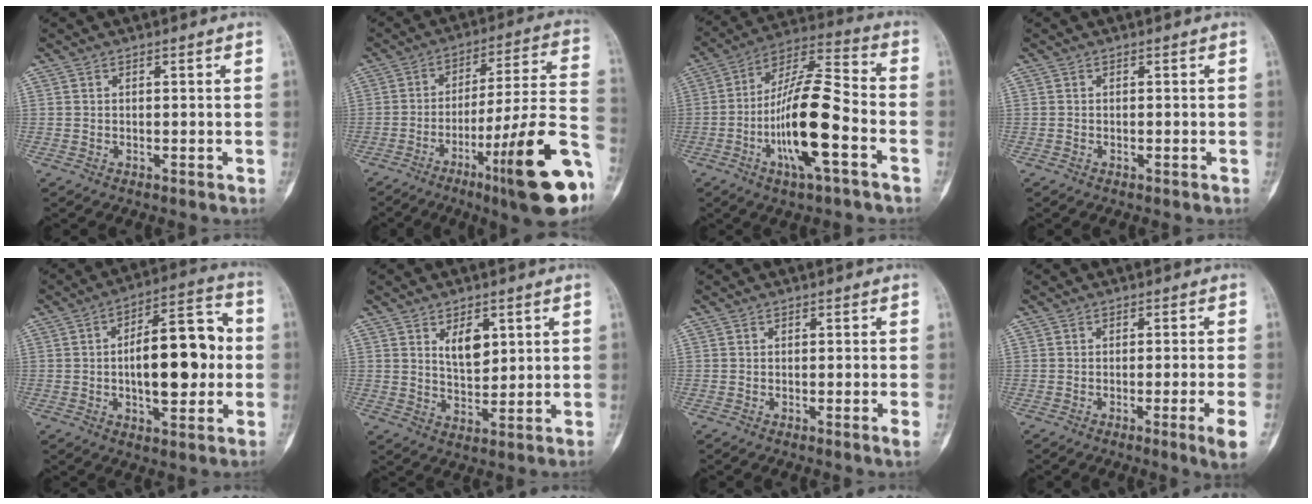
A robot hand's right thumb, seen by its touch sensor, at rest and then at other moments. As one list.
[{"total": 22.7, "force": [-10.1, 2.8, 20.1], "torque": [-0.263, 0.045, -0.148]}, {"total": 17.7, "force": [-5.4, 4.6, 16.2], "torque": [-0.306, 0.039, -0.097]}, {"total": 0.0}, {"total": 17.3, "force": [-0.3, 7.7, 15.5], "torque": [-0.208, 0.026, -0.008]}, {"total": 6.1, "force": [2.5, 3.4, 4.5], "torque": [-0.056, -0.021, 0.048]}, {"total": 1.7, "force": [-0.6, -0.3, 1.5], "torque": [-0.030, -0.005, -0.007]}, {"total": 4.8, "force": [-1.8, -0.7, 4.4], "torque": [-0.074, -0.008, -0.027]}]